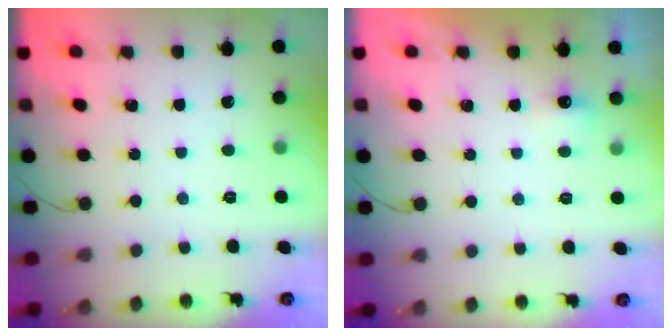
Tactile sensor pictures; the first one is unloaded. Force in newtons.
{"total": 3.5, "press": 3.3, "slide": 1.1}